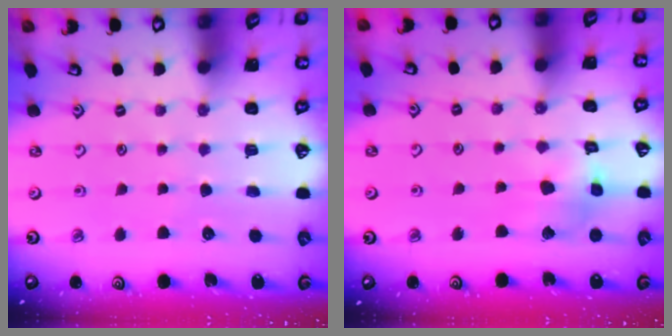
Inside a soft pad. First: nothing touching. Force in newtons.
{"total": 8.1, "press": 8.1, "slide": 0.9}